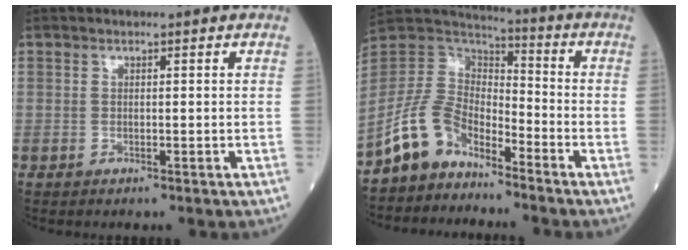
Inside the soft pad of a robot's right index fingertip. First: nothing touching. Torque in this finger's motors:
{"motor_torque": [1.16, -0.98, 0.18, 0.14]}